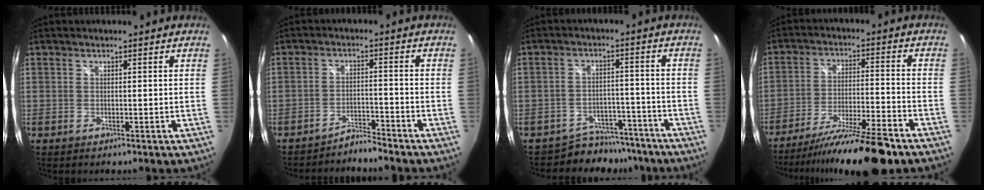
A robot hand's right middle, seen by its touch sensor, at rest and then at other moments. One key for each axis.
{"total": 3.6, "fx": -3.6, "fy": -0.2, "fz": 0.1, "tx": -0.011, "ty": 0.004, "tz": -0.062}
{"total": 8.6, "fx": -7.6, "fy": 4.0, "fz": 0.3, "tx": -0.011, "ty": 0.021, "tz": -0.105}
{"total": 16.2, "fx": -13.7, "fy": 0.4, "fz": 8.8, "tx": -0.166, "ty": -0.023, "tz": -0.222}